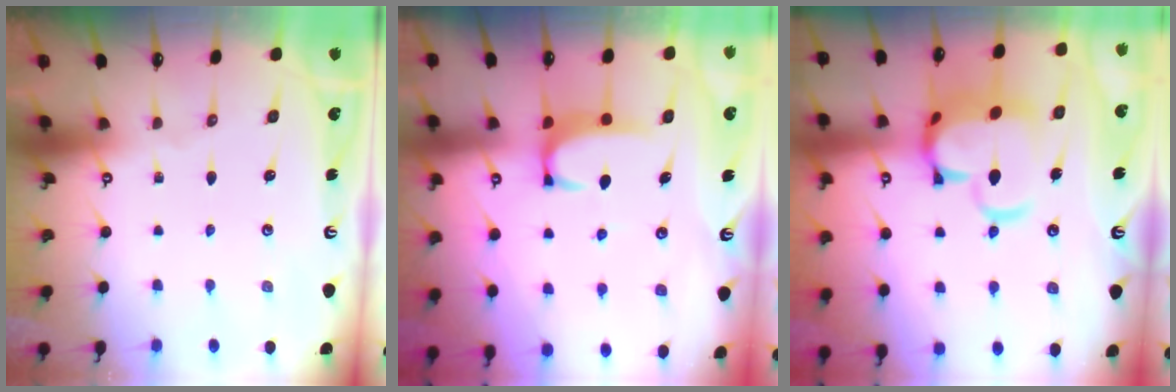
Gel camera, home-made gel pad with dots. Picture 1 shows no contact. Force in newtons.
{"total": 2.0, "press": 1.9, "slide": 0.5}
{"total": 9.0, "press": 8.8, "slide": 1.9}